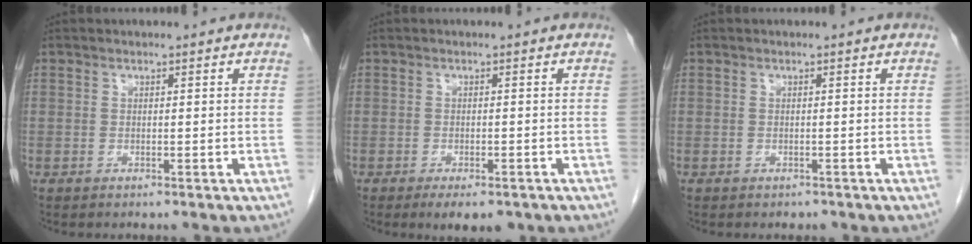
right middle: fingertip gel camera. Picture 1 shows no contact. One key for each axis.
{"total": 4.9, "fx": -3.4, "fy": 1.9, "fz": 3.0, "tx": -0.035, "ty": -0.004, "tz": -0.045}
{"total": 0.8, "fx": -0.6, "fy": 0.5, "fz": 0.1, "tx": -0.005, "ty": 0.002, "tz": -0.007}